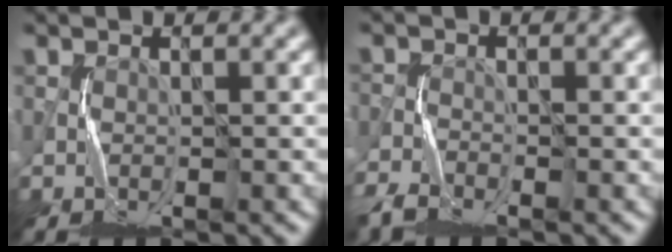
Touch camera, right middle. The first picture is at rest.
{"total": 3.2, "force": [-2.9, 1.0, 1.1], "torque": [-0.028, -0.008, -0.063]}